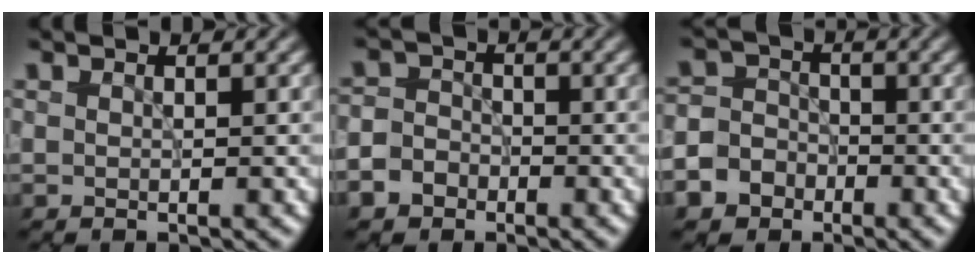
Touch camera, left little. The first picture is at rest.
{"total": 3.7, "force": [-2.0, 2.9, 1.3], "torque": [-0.009, -0.004, -0.044]}
{"total": 6.4, "force": [-3.5, 5.1, 1.6], "torque": [-0.021, -0.009, -0.077]}